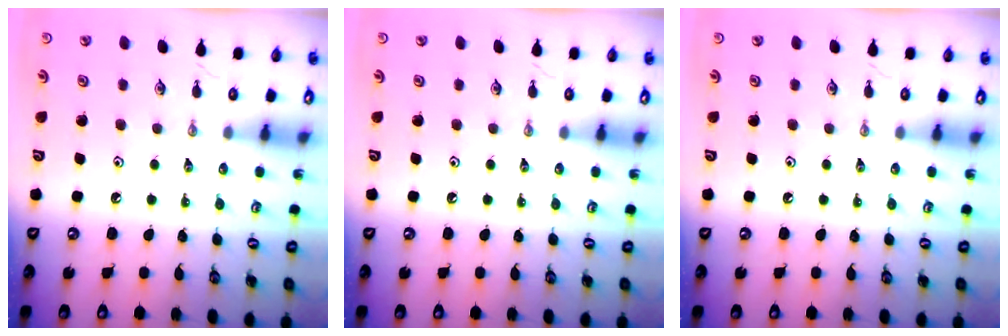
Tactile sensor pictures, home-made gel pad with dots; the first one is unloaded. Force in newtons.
{"total": 0.0}
{"total": 0.0}